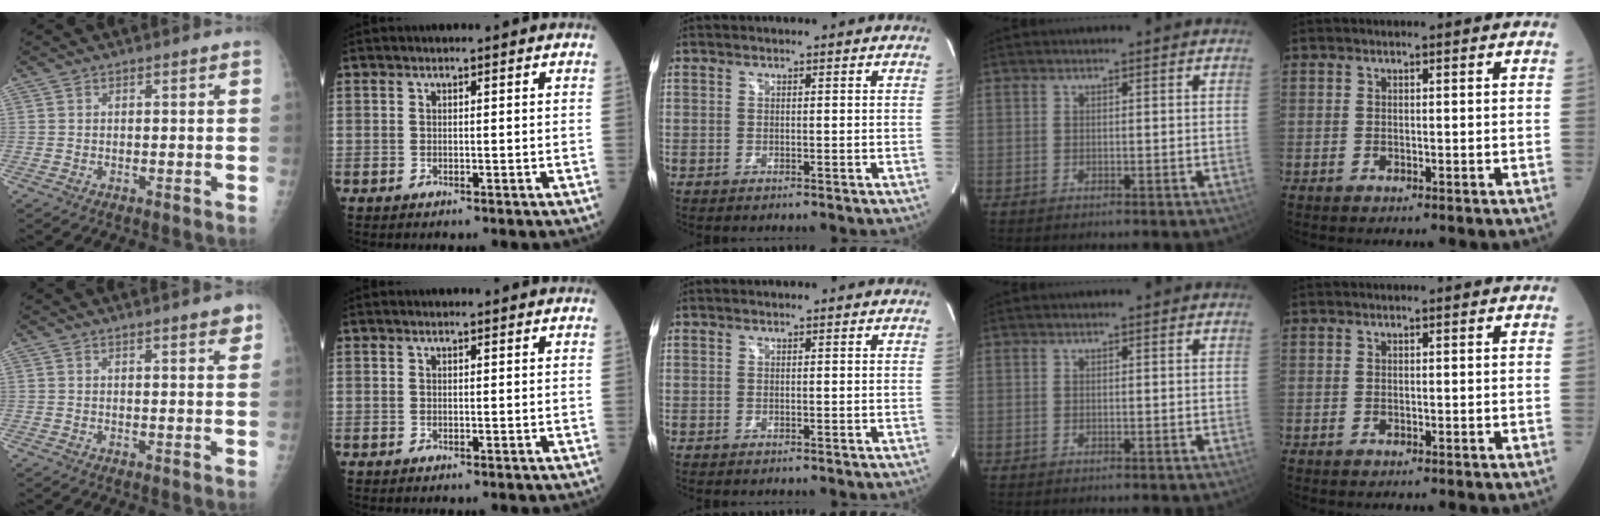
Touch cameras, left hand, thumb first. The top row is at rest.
{"thumb": {"total": 3.7, "force": [2.5, 0.6, 2.6], "torque": [-0.024, -0.010, 0.030]}, "index": {"total": 1.5, "force": [1.4, 0.2, 0.3], "torque": [-0.009, 0.008, 0.016]}}